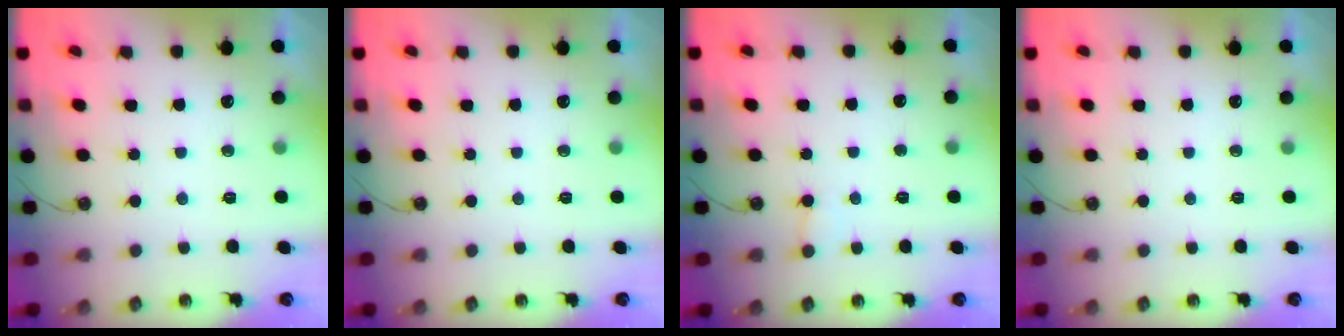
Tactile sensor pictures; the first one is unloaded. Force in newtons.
{"total": 0.0}
{"total": 3.8, "press": 3.8, "slide": 0.3}
{"total": 0.0}